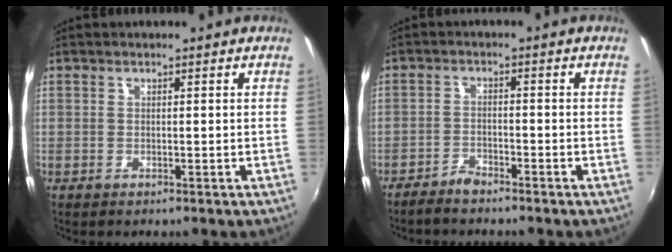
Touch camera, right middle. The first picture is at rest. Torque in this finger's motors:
{"motor_torque": [-0.19, -0.09, -0.02, -0.01]}